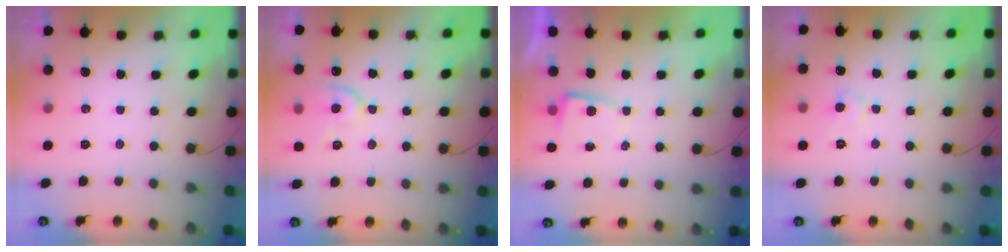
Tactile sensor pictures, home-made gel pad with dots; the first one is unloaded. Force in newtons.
{"total": 9.8, "press": 9.8, "slide": 0.7}
{"total": 2.2, "press": 2.2, "slide": 0.4}
{"total": 7.0, "press": 7.0, "slide": 0.6}